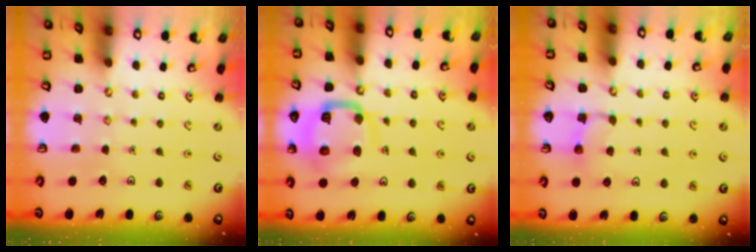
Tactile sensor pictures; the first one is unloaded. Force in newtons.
{"total": 14.2, "press": 14.1, "slide": 1.5}
{"total": 3.8, "press": 3.7, "slide": 0.8}